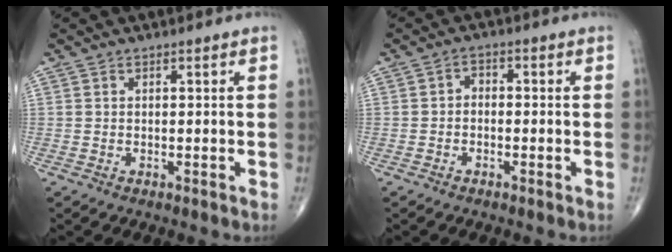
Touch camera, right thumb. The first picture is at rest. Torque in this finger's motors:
{"motor_torque": [-0.15, 0.03, -0.01, 0.07, 0.04]}